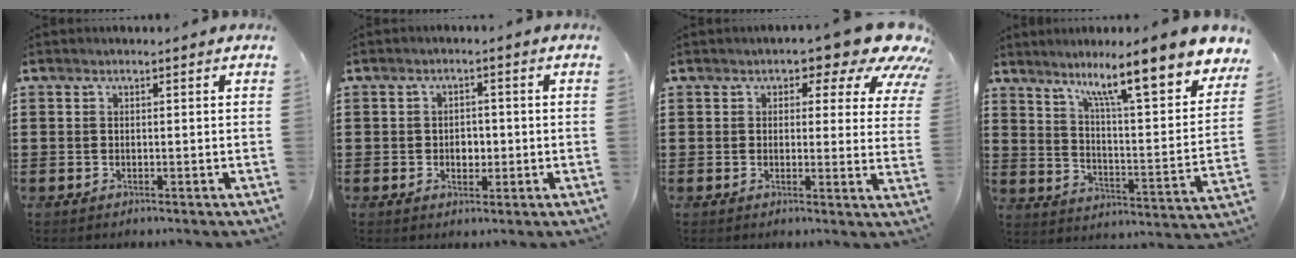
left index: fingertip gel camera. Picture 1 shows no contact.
{"total": 2.2, "force": [-0.4, 1.7, 1.4], "torque": [-0.023, 0.002, -0.013]}
{"total": 6.9, "force": [5.0, 2.4, 4.2], "torque": [-0.061, -0.029, 0.079]}
{"total": 11.8, "force": [8.9, 0.6, 7.7], "torque": [-0.146, -0.060, 0.136]}